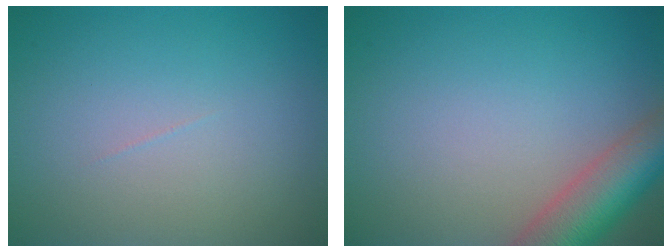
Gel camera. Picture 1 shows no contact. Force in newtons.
{"total": 6.7, "press": 6.7, "slide": 0.4}